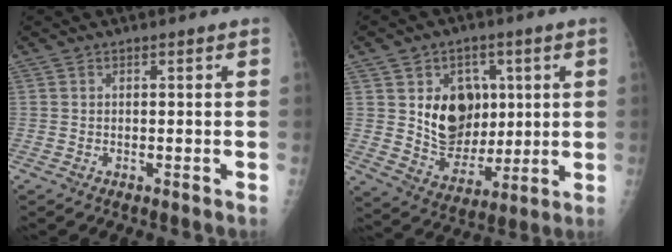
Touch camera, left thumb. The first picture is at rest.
{"total": 13.1, "force": [2.9, 10.3, 7.6], "torque": [-0.071, -0.017, 0.064]}